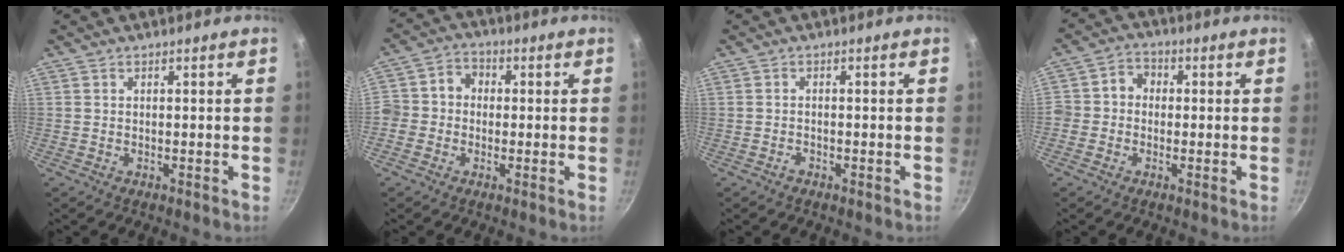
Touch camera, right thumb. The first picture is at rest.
{"total": 6.2, "force": [-0.8, 5.6, 2.6], "torque": [-0.015, 0.019, -0.033]}
{"total": 0.9, "force": [-0.7, 0.3, 0.4], "torque": [-0.010, 0.007, -0.017]}
{"total": 4.7, "force": [-0.5, 4.3, 2.0], "torque": [-0.005, 0.011, -0.025]}